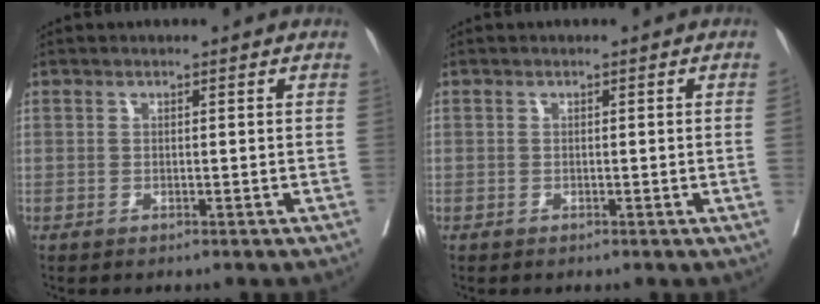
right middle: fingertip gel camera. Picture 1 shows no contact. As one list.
[{"total": 0.5, "force": [-0.1, -0.1, 0.5], "torque": [-0.010, -0.001, 0.000]}]